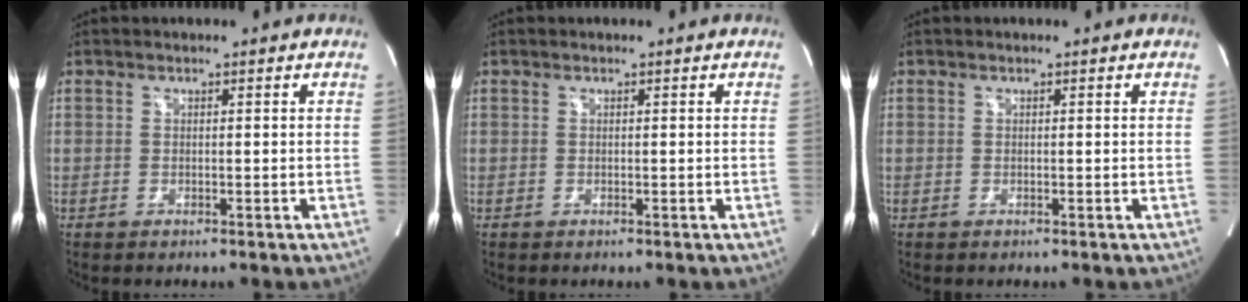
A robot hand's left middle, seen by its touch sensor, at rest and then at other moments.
{"total": 0.0}
{"total": 0.0}